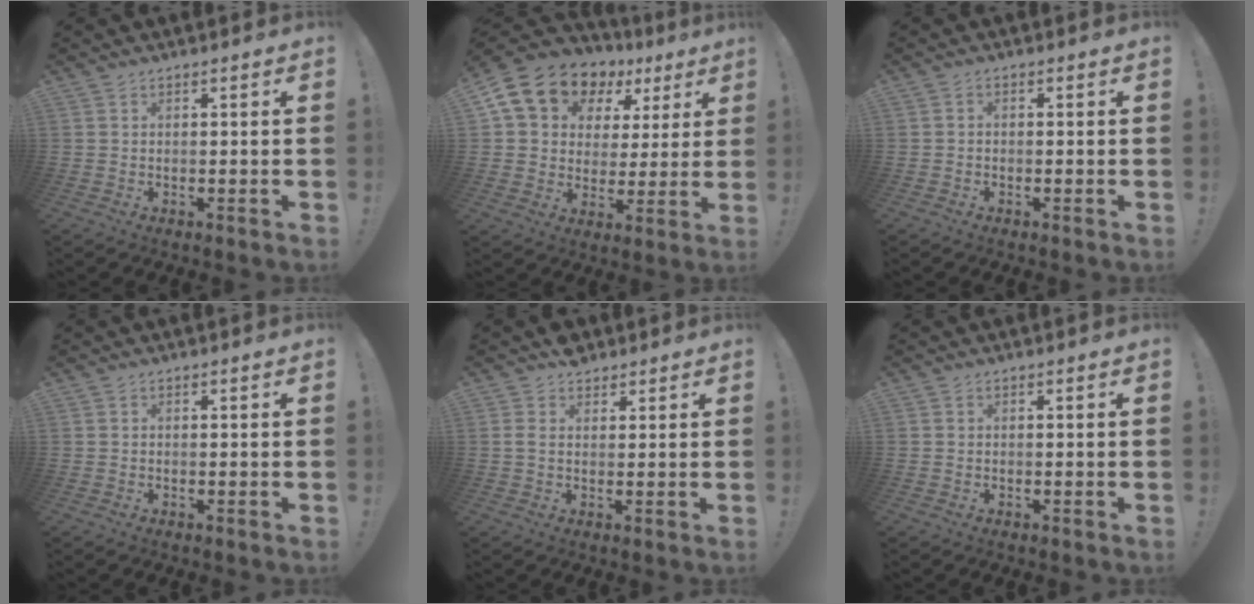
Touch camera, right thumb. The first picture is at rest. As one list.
[{"total": 14.3, "force": [7.9, 10.1, 6.4], "torque": [-0.107, -0.042, 0.153]}, {"total": 1.1, "force": [-1.0, 0.3, 0.4], "torque": [-0.012, 0.006, -0.017]}, {"total": 0.0}, {"total": 4.0, "force": [2.4, 2.5, 2.0], "torque": [-0.033, -0.006, 0.044]}, {"total": 0.0}]